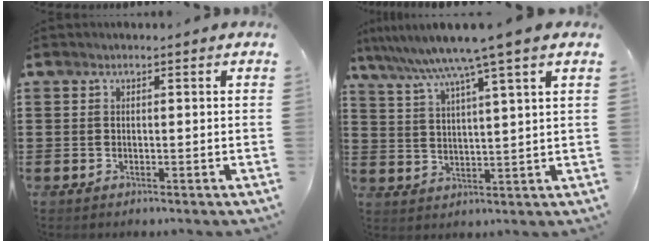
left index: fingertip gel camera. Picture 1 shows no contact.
{"total": 7.4, "force": [5.7, -1.2, 4.6], "torque": [-0.108, -0.031, 0.091]}